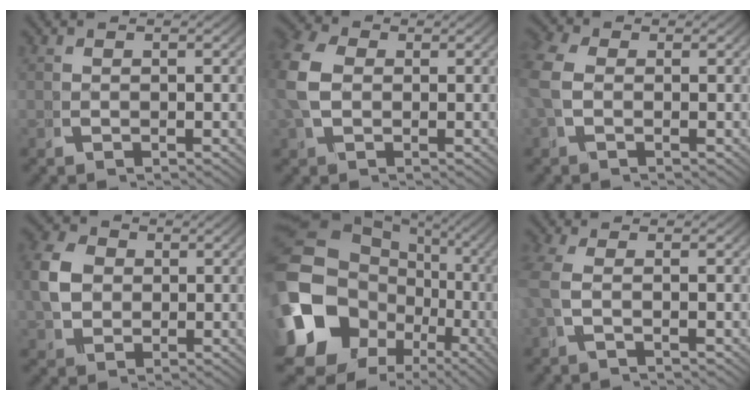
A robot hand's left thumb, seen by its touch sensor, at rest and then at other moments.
{"total": 5.4, "force": [0.7, 4.2, 3.5], "torque": [-0.106, -0.013, 0.021]}
{"total": 3.5, "force": [0.1, 2.6, 2.3], "torque": [-0.079, -0.009, 0.005]}
{"total": 5.5, "force": [0.9, 4.3, 3.3], "torque": [-0.087, -0.013, 0.026]}
{"total": 20.6, "force": [-2.1, 16.8, 11.8], "torque": [-0.274, -0.088, -0.008]}
{"total": 2.5, "force": [-0.2, 0.8, 2.4], "torque": [-0.071, 0.000, -0.001]}